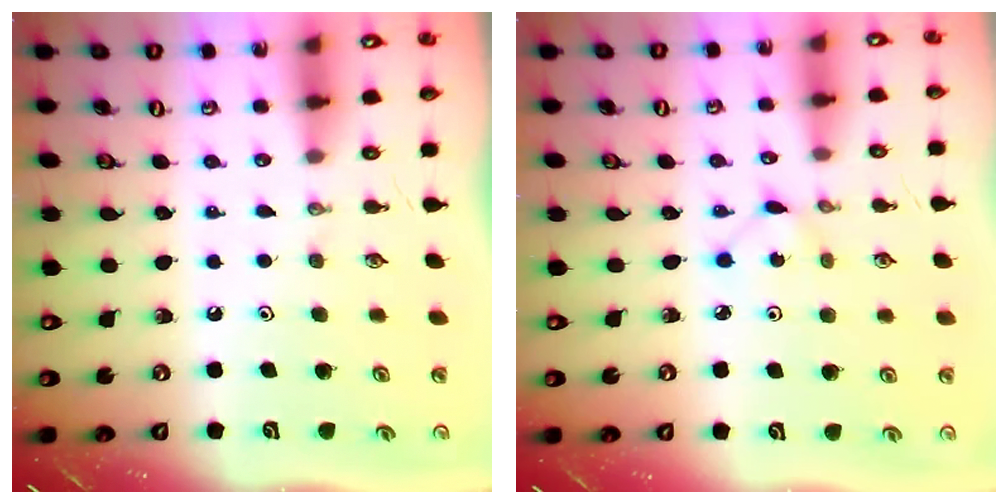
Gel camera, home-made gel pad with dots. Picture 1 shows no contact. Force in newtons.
{"total": 1.1, "press": 1.1, "slide": 0.1}